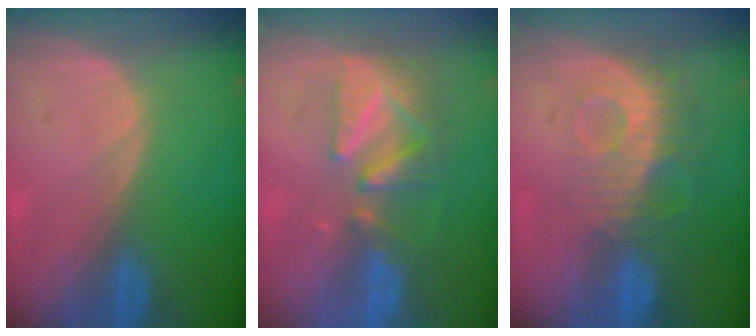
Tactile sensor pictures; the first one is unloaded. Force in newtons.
{"total": 8.7, "press": 7.7, "slide": 3.9}
{"total": 9.2, "press": 8.1, "slide": 4.5}